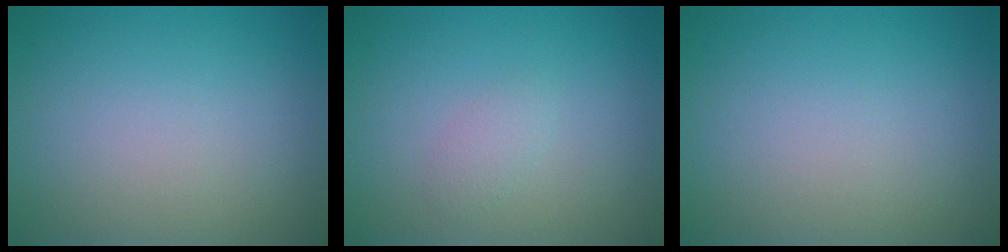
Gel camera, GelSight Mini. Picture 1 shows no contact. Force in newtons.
{"total": 1.0, "press": 1.0, "slide": 0.1}
{"total": 0.0}